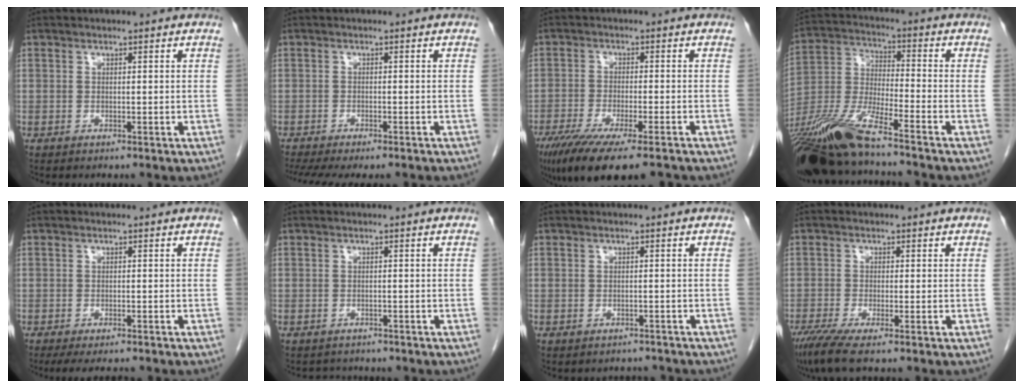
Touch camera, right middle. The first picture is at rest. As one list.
[{"total": 10.6, "force": [-8.8, 2.4, 5.3], "torque": [-0.086, -0.007, -0.122]}, {"total": 14.2, "force": [-10.8, 2.0, 9.0], "torque": [-0.151, -0.036, -0.174]}, {"total": 15.6, "force": [-12.2, 1.0, 9.6], "torque": [-0.210, -0.024, -0.234]}, {"total": 5.6, "force": [-4.8, 1.1, 2.8], "torque": [-0.033, -0.009, -0.071]}, {"total": 2.2, "force": [-1.9, 1.0, -0.2], "torque": [-0.002, -0.001, -0.029]}, {"total": 2.1, "force": [-1.9, 1.0, 0.0], "torque": [0.001, 0.003, -0.024]}, {"total": 5.1, "force": [-3.5, 0.2, 3.7], "torque": [-0.070, -0.017, -0.066]}]